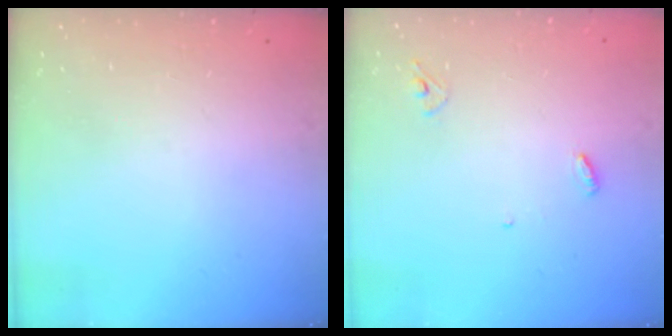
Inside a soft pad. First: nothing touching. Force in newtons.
{"total": 3.7, "press": 3.6, "slide": 0.3}